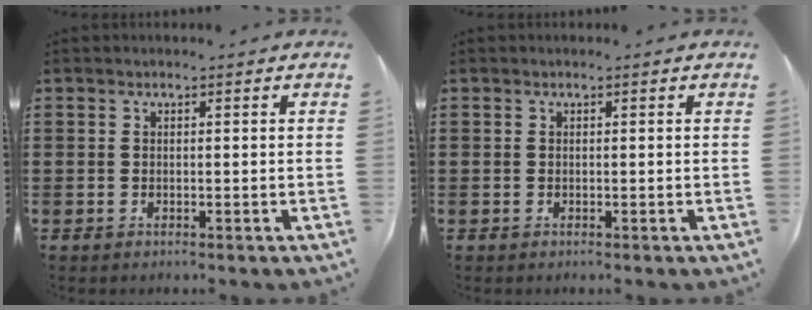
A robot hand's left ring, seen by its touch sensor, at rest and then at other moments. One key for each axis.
{"total": 0.0}